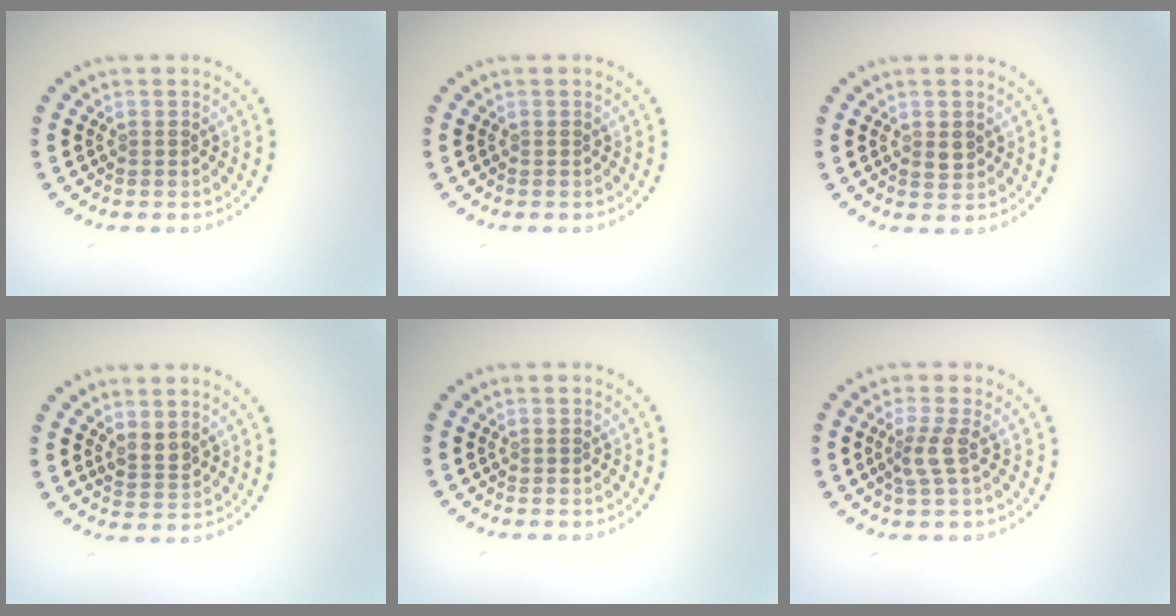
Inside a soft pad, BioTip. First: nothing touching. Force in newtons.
{"total": 0.0}
{"total": 1.5, "press": 1.5, "slide": 0.1}
{"total": 1.8, "press": 1.5, "slide": 0.9}
{"total": 0.0}
{"total": 2.1, "press": 1.6, "slide": 1.3}